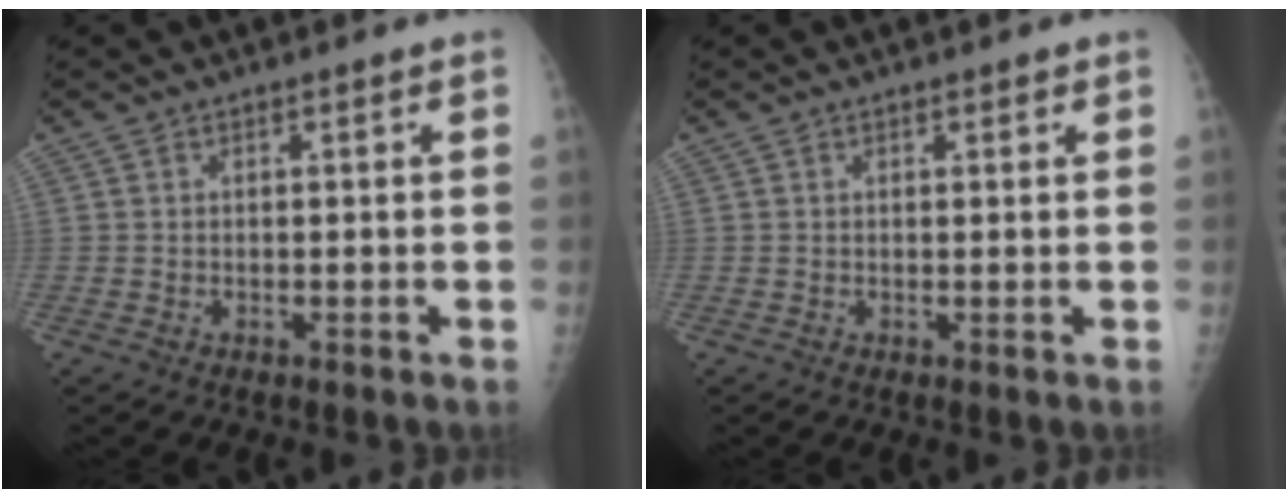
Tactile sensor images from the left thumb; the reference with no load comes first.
{"total": 0.9, "force": [0.6, 0.5, 0.5], "torque": [0.001, -0.002, 0.005]}